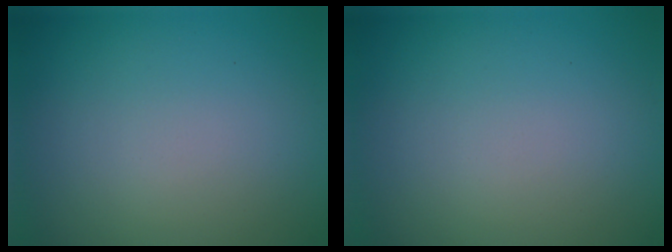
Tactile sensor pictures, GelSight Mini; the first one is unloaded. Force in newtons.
{"total": 0.0}